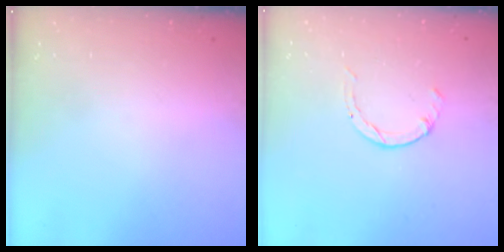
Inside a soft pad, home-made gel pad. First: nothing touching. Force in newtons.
{"total": 0.5, "press": 0.5, "slide": 0.1}